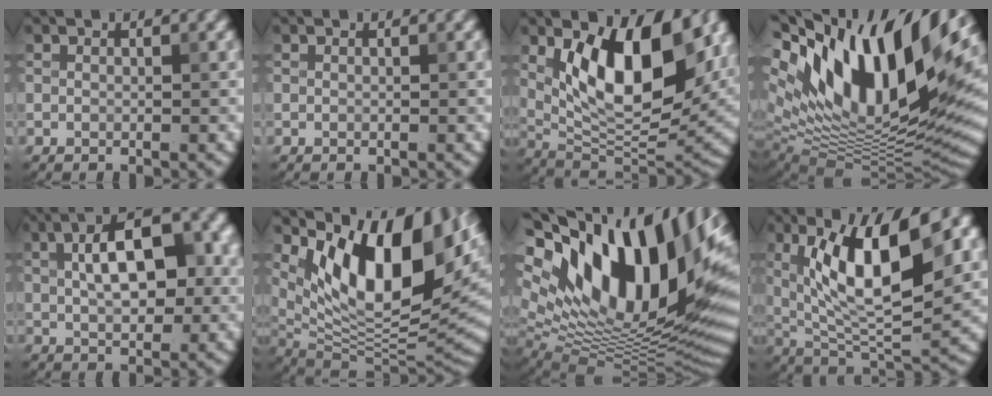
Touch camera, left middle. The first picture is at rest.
{"total": 0.0}
{"total": 13.5, "force": [3.1, 6.1, 11.6], "torque": [-0.169, -0.006, 0.058]}
{"total": 17.7, "force": [6.4, 8.0, 14.4], "torque": [-0.261, 0.015, 0.112]}
{"total": 8.6, "force": [1.1, 4.4, 7.4], "torque": [-0.109, 0.023, 0.016]}
{"total": 15.1, "force": [5.4, 6.4, 12.6], "torque": [-0.185, -0.002, 0.103]}
{"total": 19.8, "force": [6.9, 10.1, 15.6], "torque": [-0.263, 0.043, 0.124]}
{"total": 11.4, "force": [2.8, 4.1, 10.3], "torque": [-0.167, 0.003, 0.056]}